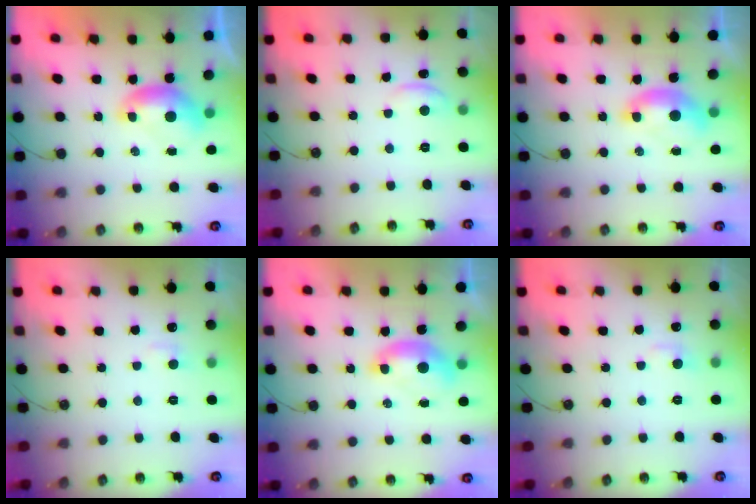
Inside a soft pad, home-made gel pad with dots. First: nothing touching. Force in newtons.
{"total": 0.6, "press": 0.1, "slide": 0.6}
{"total": 1.5, "press": 1.4, "slide": 0.6}
{"total": 1.6, "press": 1.4, "slide": 0.6}
{"total": 1.5, "press": 1.4, "slide": 0.6}
{"total": 1.2, "press": 1.0, "slide": 0.7}